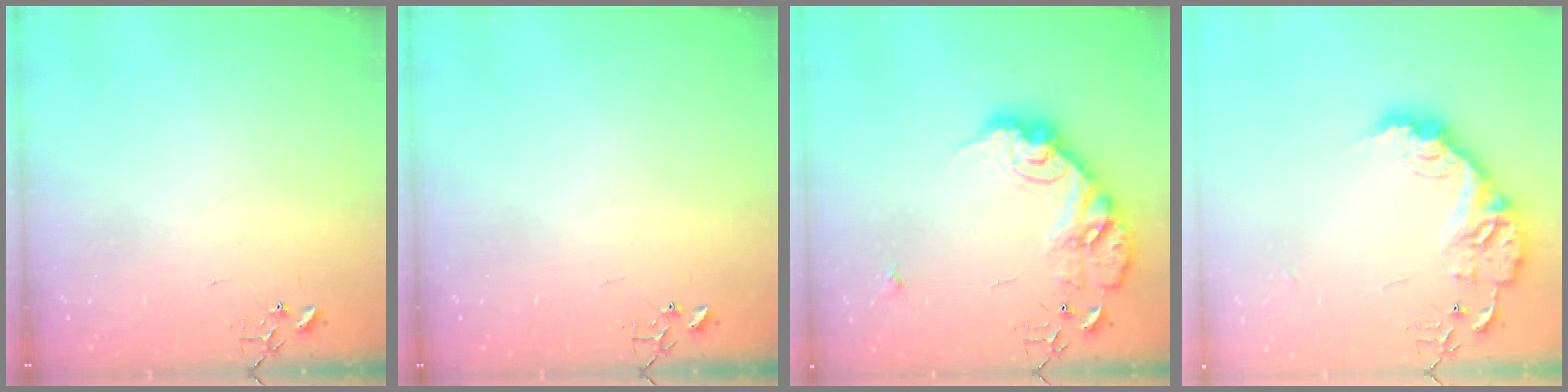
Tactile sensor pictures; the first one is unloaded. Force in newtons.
{"total": 0.0}
{"total": 19.5, "press": 19.5, "slide": 1.3}
{"total": 17.3, "press": 17.3, "slide": 1.2}